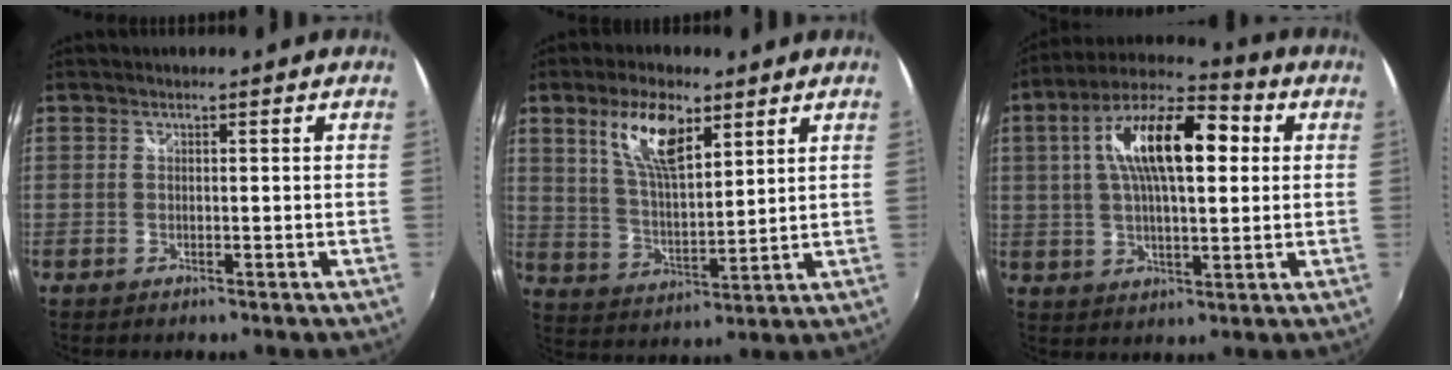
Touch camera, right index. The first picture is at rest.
{"total": 11.1, "force": [5.9, 4.1, 8.4], "torque": [-0.158, 0.008, 0.117]}
{"total": 16.9, "force": [3.7, 6.6, 15.1], "torque": [-0.270, 0.029, 0.052]}